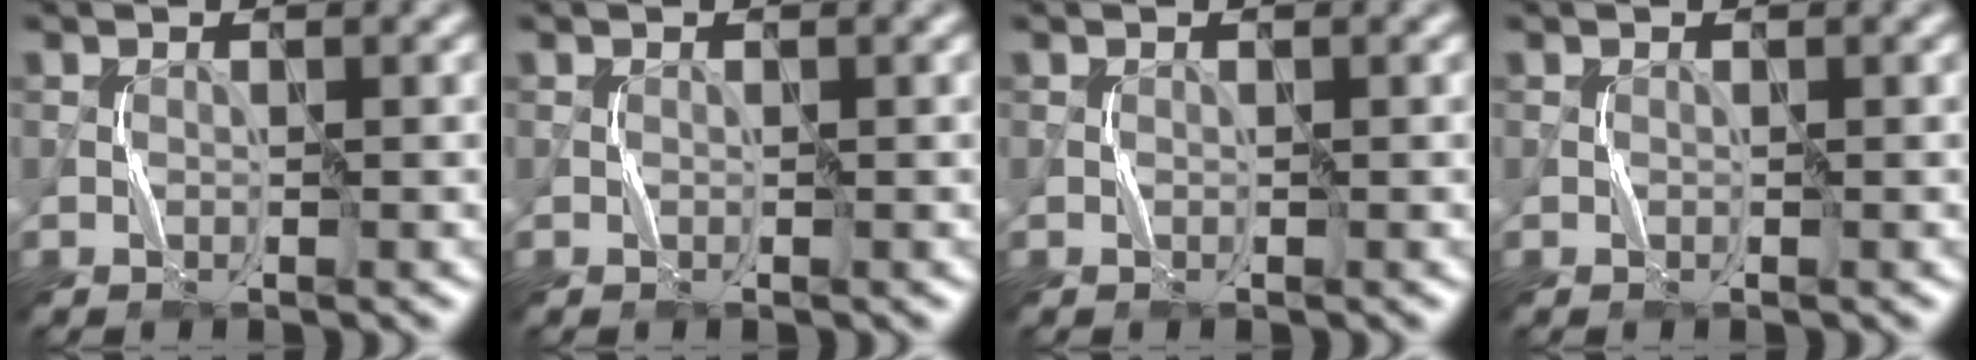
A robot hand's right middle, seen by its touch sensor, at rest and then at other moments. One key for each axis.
{"total": 0.0}
{"total": 0.0}
{"total": 0.0}